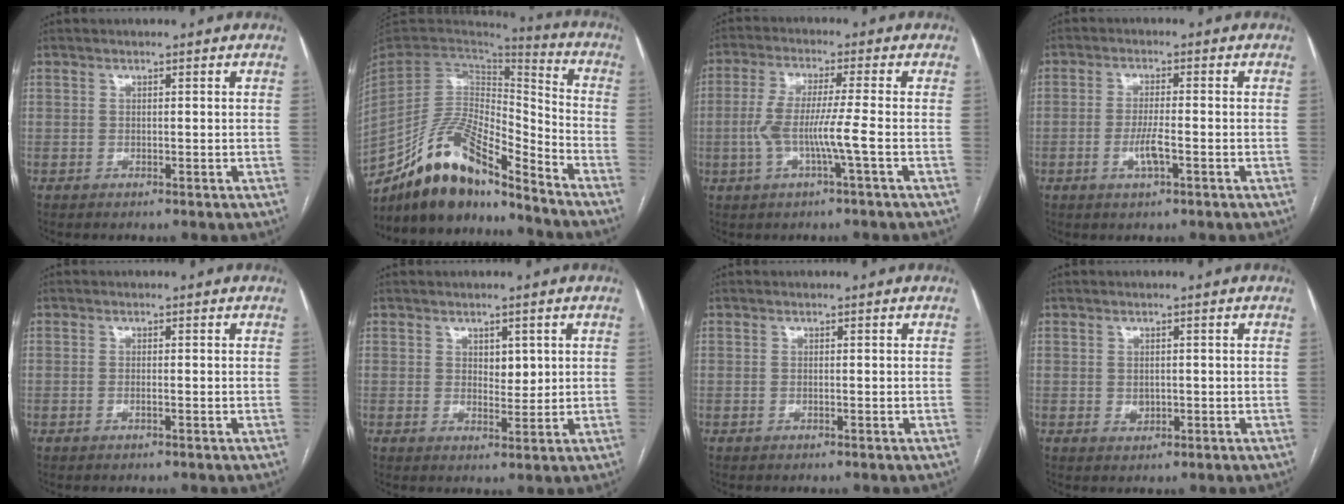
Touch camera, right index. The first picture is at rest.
{"total": 16.9, "force": [-14.3, 3.6, 8.3], "torque": [-0.144, 0.039, -0.260]}
{"total": 7.1, "force": [-1.7, -0.4, 6.9], "torque": [-0.144, 0.007, -0.033]}
{"total": 4.0, "force": [-1.4, 0.6, 3.6], "torque": [-0.074, -0.003, -0.025]}
{"total": 0.6, "force": [-0.2, 0.1, 0.6], "torque": [-0.013, 0.000, -0.003]}
{"total": 2.8, "force": [1.0, 1.6, 2.0], "torque": [-0.025, -0.004, 0.016]}
{"total": 0.0}
{"total": 1.7, "force": [0.0, 1.4, 0.9], "torque": [-0.016, -0.001, 0.005]}